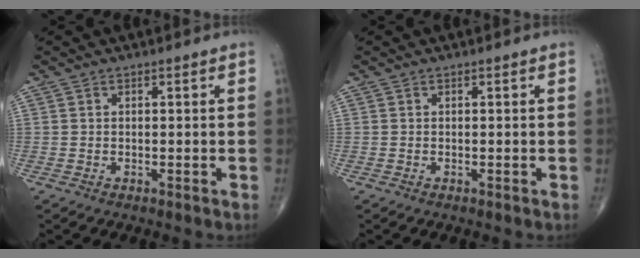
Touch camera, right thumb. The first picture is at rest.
{"total": 0.0}